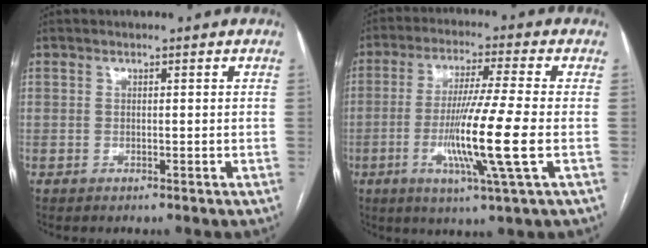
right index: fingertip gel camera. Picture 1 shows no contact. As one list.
[{"total": 12.4, "force": [-2.7, -1.2, 12.0], "torque": [-0.231, -0.021, -0.056]}]